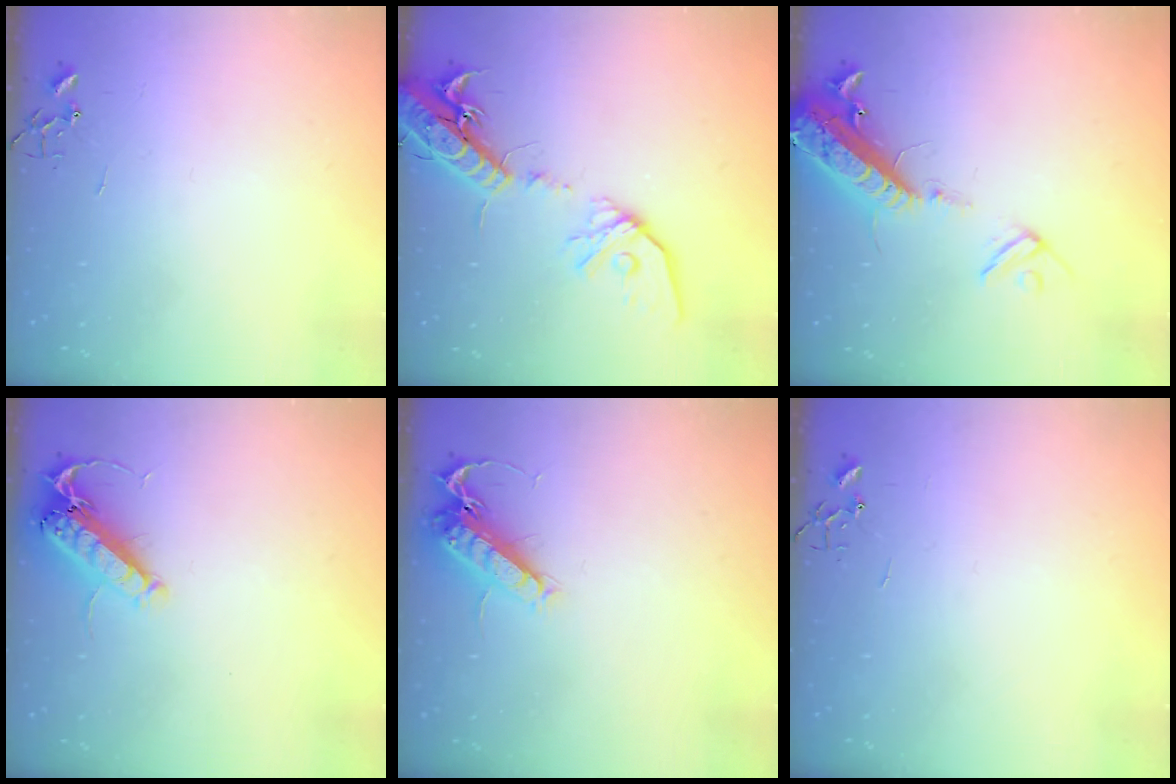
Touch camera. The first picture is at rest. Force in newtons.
{"total": 18.3, "press": 17.9, "slide": 3.7}
{"total": 16.4, "press": 16.1, "slide": 3.1}
{"total": 14.4, "press": 14.2, "slide": 2.0}
{"total": 13.8, "press": 13.8, "slide": 1.2}
{"total": 0.0}